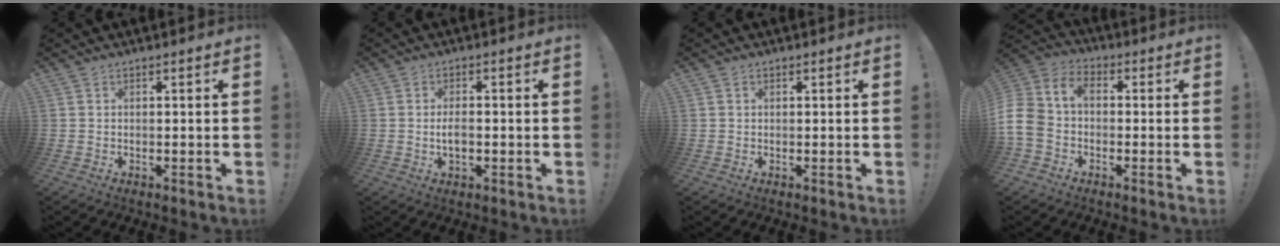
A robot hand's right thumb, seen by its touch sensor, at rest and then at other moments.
{"total": 3.8, "force": [-0.7, 1.9, 3.3], "torque": [-0.049, -0.002, -0.016]}
{"total": 0.5, "force": [0.1, 0.5, 0.0], "torque": [0.003, 0.001, 0.001]}
{"total": 11.0, "force": [-1.9, 8.0, 7.4], "torque": [-0.163, 0.018, -0.034]}